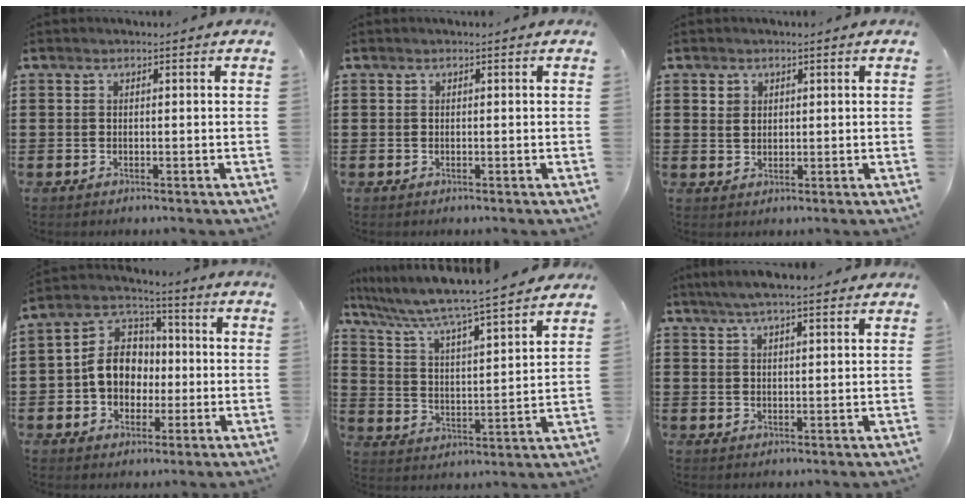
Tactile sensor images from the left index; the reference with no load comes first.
{"total": 0.0}
{"total": 1.7, "force": [0.9, 1.4, 0.5], "torque": [-0.004, 0.003, 0.016]}
{"total": 8.8, "force": [-0.8, 7.3, 4.8], "torque": [-0.109, 0.021, -0.016]}
{"total": 5.6, "force": [4.9, -0.1, 2.5], "torque": [-0.073, -0.040, 0.075]}
{"total": 4.2, "force": [3.5, 0.5, 2.3], "torque": [-0.052, 0.002, 0.064]}